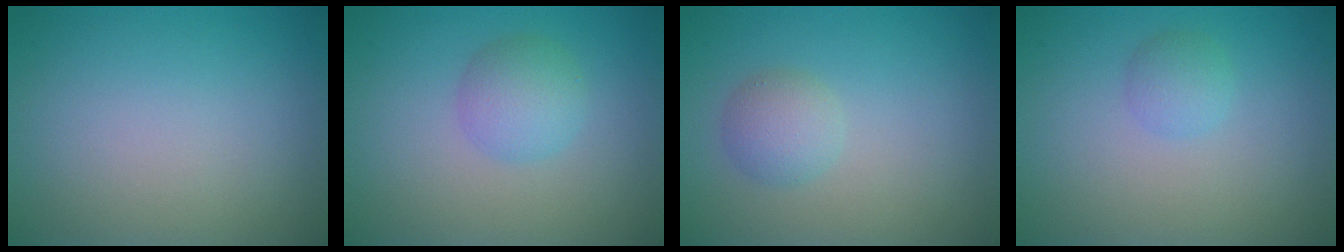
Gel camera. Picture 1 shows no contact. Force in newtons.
{"total": 2.8, "press": 2.8, "slide": 0.1}
{"total": 2.2, "press": 2.2, "slide": 0.2}
{"total": 1.5, "press": 1.5, "slide": 0.1}